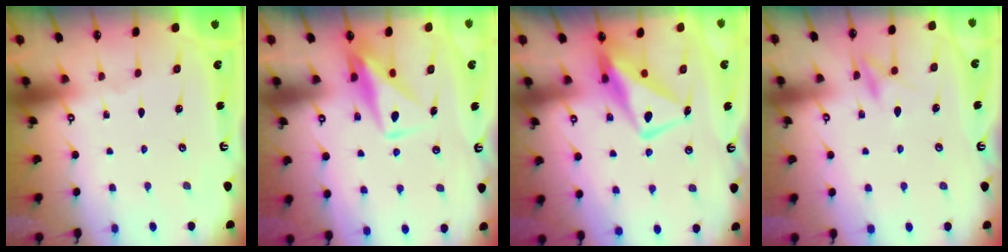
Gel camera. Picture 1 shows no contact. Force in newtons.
{"total": 8.3, "press": 8.3, "slide": 0.9}
{"total": 10.8, "press": 10.8, "slide": 1.2}
{"total": 11.5, "press": 11.5, "slide": 1.1}